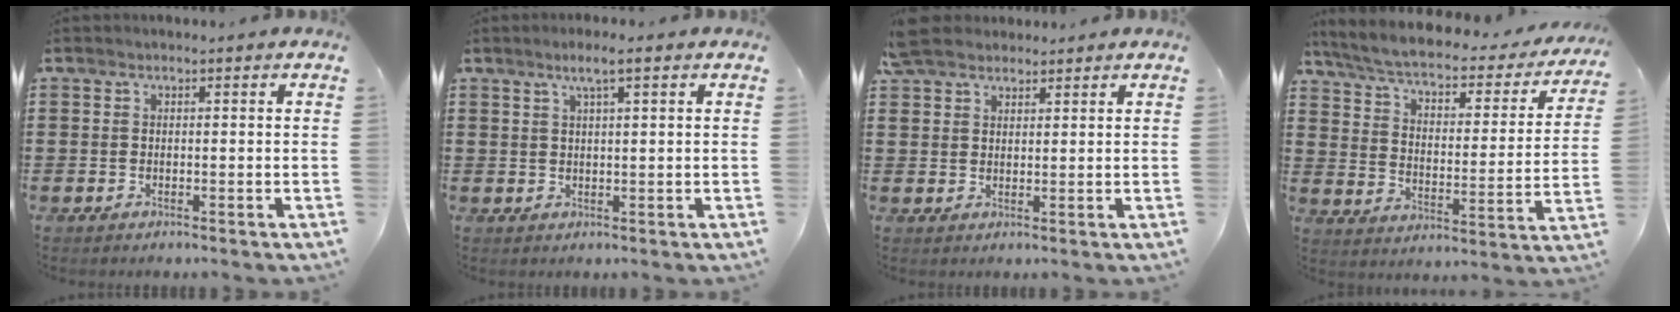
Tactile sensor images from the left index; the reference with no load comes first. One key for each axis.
{"total": 2.7, "fx": 1.4, "fy": 0.1, "fz": 2.3, "tx": -0.047, "ty": 0.003, "tz": 0.023}
{"total": 4.6, "fx": 4.0, "fy": 2.0, "fz": 1.1, "tx": -0.034, "ty": 0.002, "tz": 0.078}
{"total": 4.5, "fx": 3.5, "fy": 0.9, "fz": 2.7, "tx": -0.071, "ty": -0.029, "tz": 0.051}